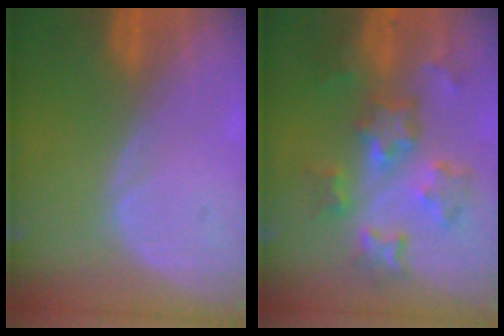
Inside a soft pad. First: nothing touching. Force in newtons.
{"total": 8.7, "press": 7.8, "slide": 3.8}